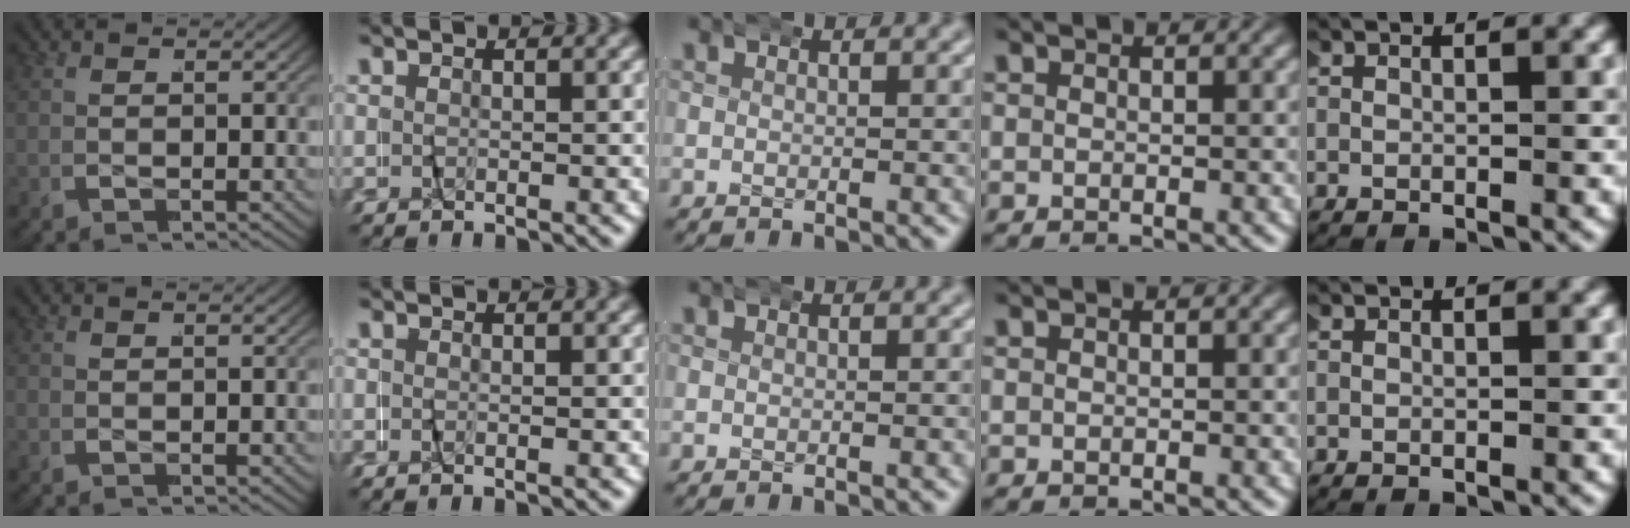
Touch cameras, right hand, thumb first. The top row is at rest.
{"index": {"total": 0.6, "force": [-0.5, -0.3, 0.0], "torque": [-0.005, 0.000, -0.010]}}